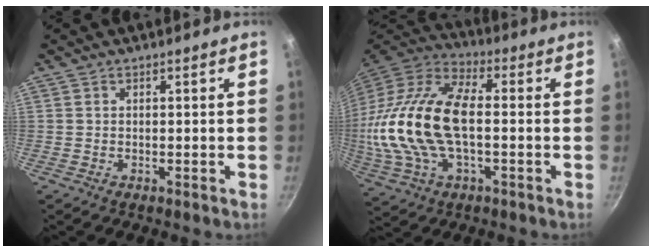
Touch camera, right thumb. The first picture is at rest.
{"total": 23.4, "force": [-0.7, 12.3, 19.9], "torque": [-0.406, 0.030, -0.021]}